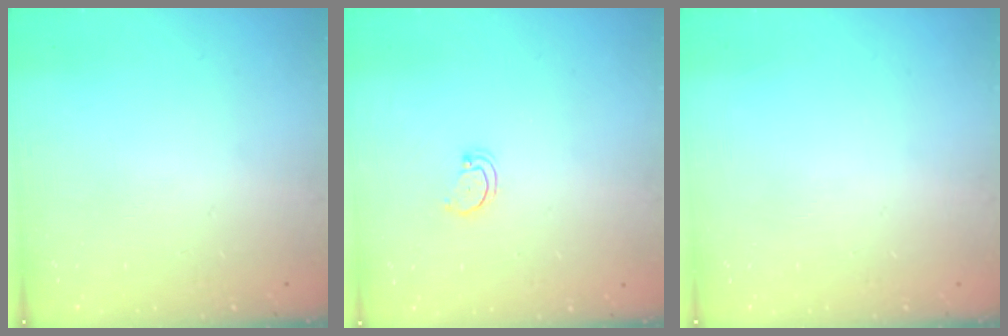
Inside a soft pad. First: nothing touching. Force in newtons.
{"total": 2.7, "press": 2.7, "slide": 0.3}
{"total": 0.0}